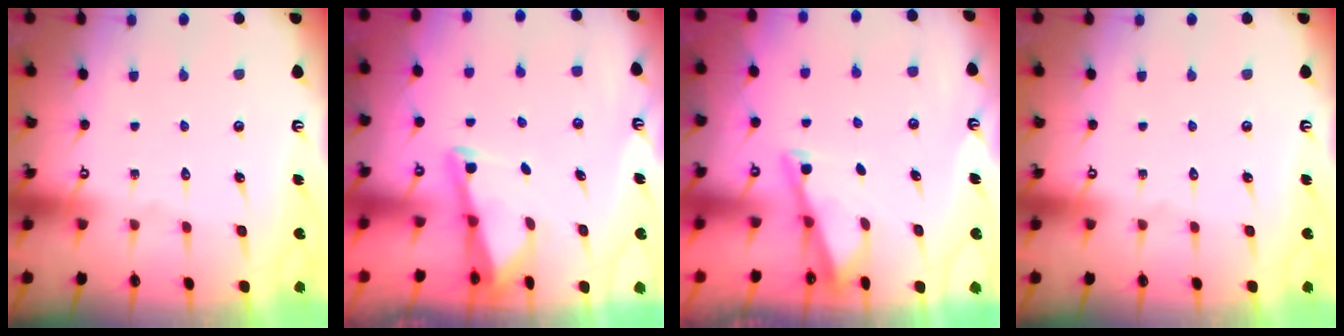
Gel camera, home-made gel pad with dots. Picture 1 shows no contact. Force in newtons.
{"total": 2.9, "press": 2.9, "slide": 0.2}
{"total": 3.1, "press": 3.1, "slide": 0.3}
{"total": 0.0}